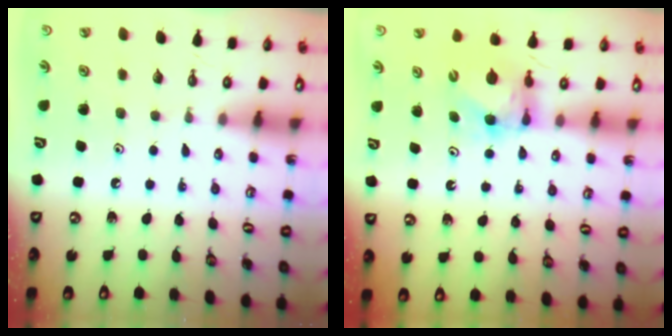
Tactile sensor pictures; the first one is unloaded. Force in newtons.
{"total": 6.8, "press": 6.8, "slide": 0.3}